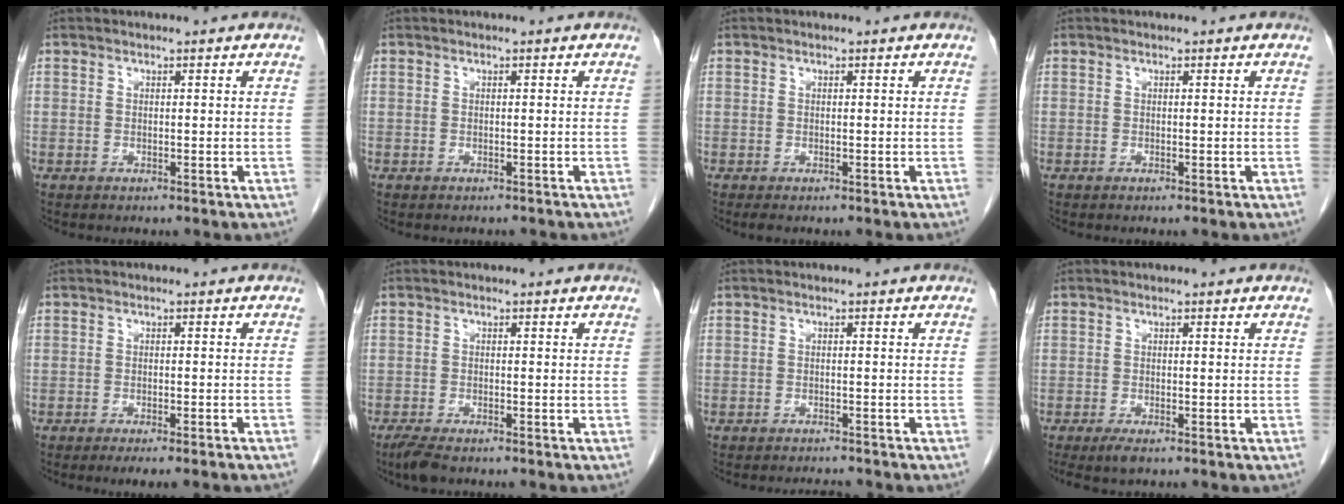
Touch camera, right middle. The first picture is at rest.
{"total": 0.8, "force": [-0.8, 0.2, 0.0], "torque": [-0.007, -0.001, -0.013]}
{"total": 0.8, "force": [-0.6, 0.3, 0.5], "torque": [-0.006, -0.001, -0.007]}
{"total": 0.0}
{"total": 6.4, "force": [-5.3, 0.3, 3.5], "torque": [-0.031, -0.003, -0.070]}
{"total": 3.0, "force": [-2.3, 0.6, 1.8], "torque": [-0.041, -0.009, -0.042]}
{"total": 3.1, "force": [-3.1, 0.3, 0.6], "torque": [-0.007, -0.007, -0.043]}
{"total": 2.5, "force": [-1.7, 0.4, 1.8], "torque": [-0.035, -0.008, -0.032]}